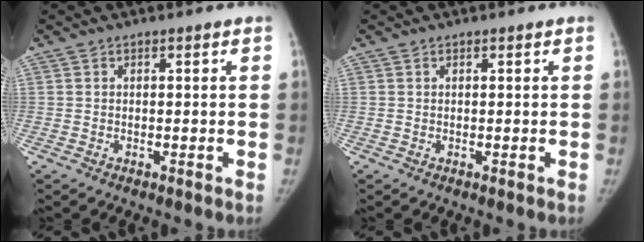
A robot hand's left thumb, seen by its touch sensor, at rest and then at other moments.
{"total": 0.0}